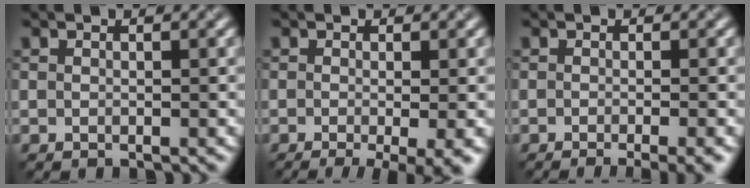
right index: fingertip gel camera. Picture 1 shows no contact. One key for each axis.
{"total": 5.4, "fx": -2.0, "fy": 1.4, "fz": 4.8, "tx": -0.060, "ty": -0.015, "tz": -0.021}
{"total": 4.0, "fx": -1.9, "fy": 1.3, "fz": 3.4, "tx": -0.021, "ty": 0.000, "tz": -0.025}